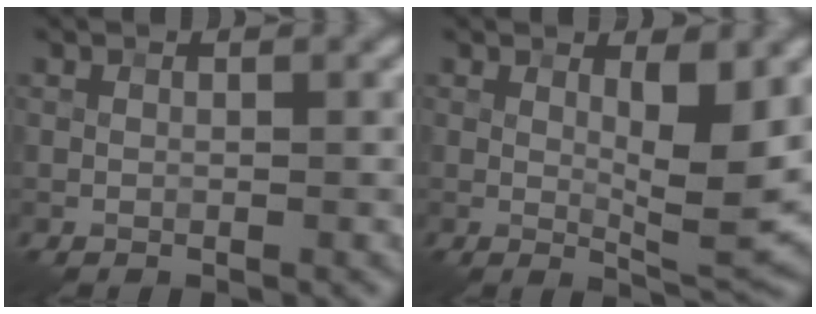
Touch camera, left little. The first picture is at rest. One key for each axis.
{"total": 5.3, "fx": 1.0, "fy": 1.3, "fz": 5.0, "tx": -0.077, "ty": -0.017, "tz": 0.021}